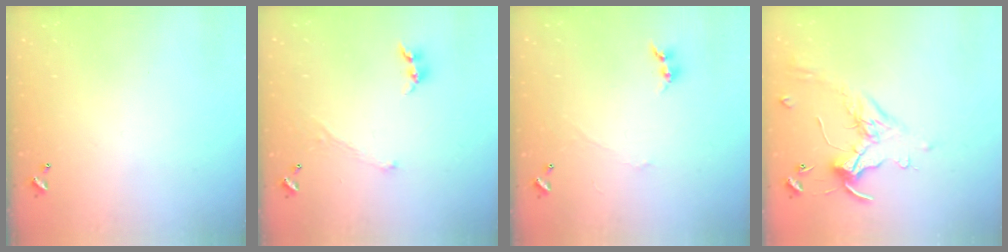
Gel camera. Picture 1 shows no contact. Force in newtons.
{"total": 1.3, "press": 1.2, "slide": 0.5}
{"total": 1.5, "press": 1.4, "slide": 0.5}
{"total": 0.9, "press": 0.5, "slide": 0.7}